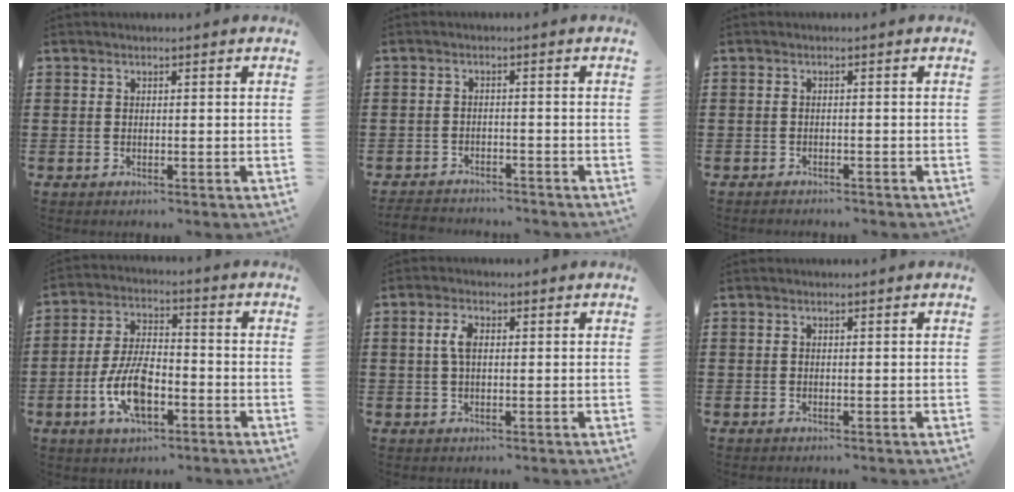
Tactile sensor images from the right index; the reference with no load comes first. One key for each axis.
{"total": 2.5, "fx": -2.5, "fy": 0.2, "fz": 0.0, "tx": -0.006, "ty": -0.002, "tz": -0.054}
{"total": 1.1, "fx": -1.0, "fy": 0.1, "fz": 0.0, "tx": -0.003, "ty": 0.001, "tz": -0.023}
{"total": 9.4, "fx": -3.4, "fy": 4.3, "fz": 7.7, "tx": -0.173, "ty": -0.003, "tz": -0.065}
{"total": 3.5, "fx": 0.5, "fy": 1.6, "fz": 3.0, "tx": -0.070, "ty": 0.006, "tz": 0.005}
{"total": 0.0}